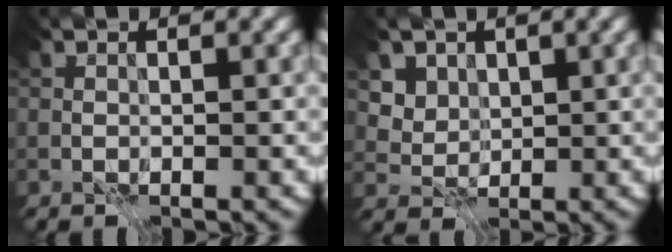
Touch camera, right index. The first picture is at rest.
{"total": 4.3, "force": [2.3, 3.2, 1.5], "torque": [-0.048, -0.012, 0.056]}